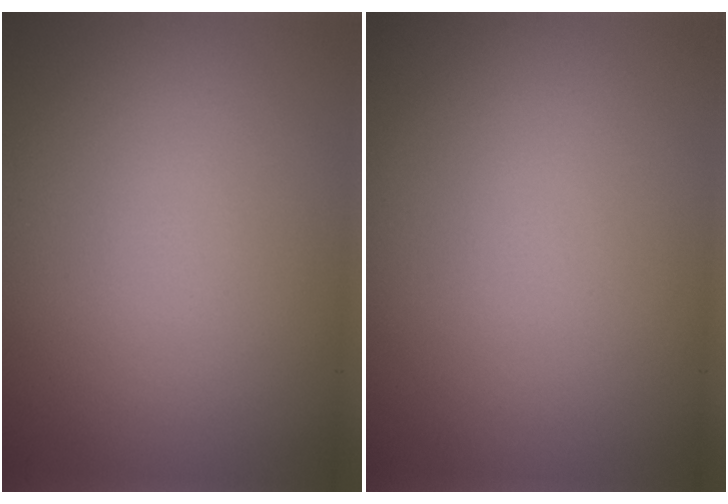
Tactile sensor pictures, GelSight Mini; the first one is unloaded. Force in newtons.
{"total": 0.0}